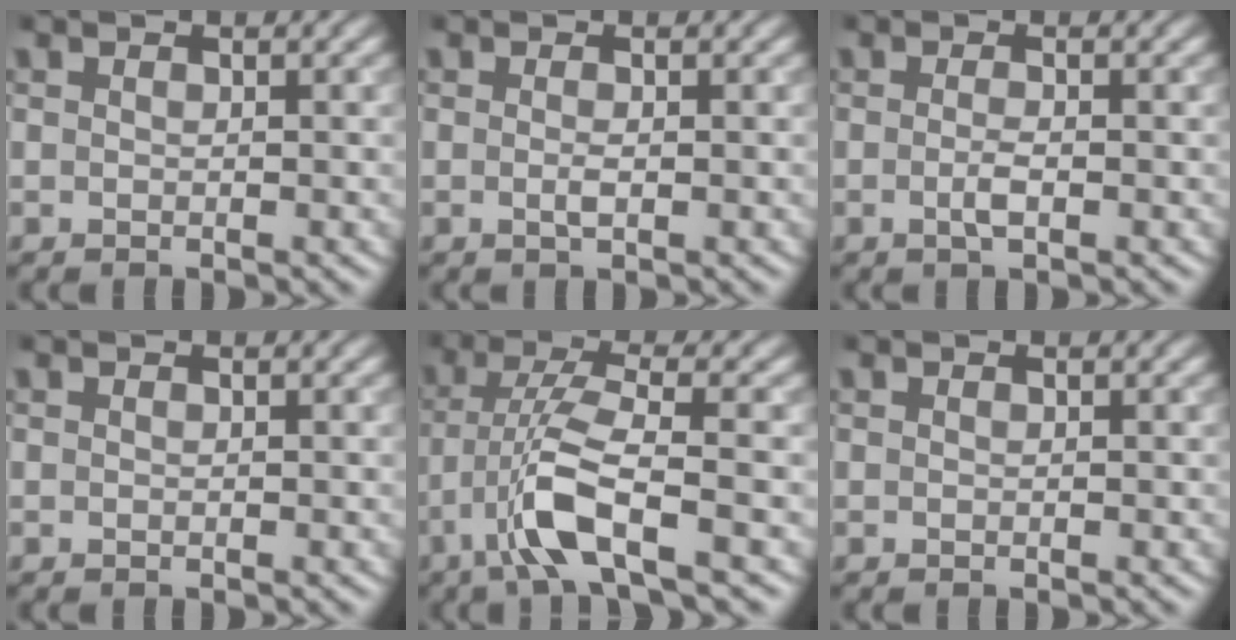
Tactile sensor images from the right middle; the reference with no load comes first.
{"total": 0.9, "force": [-0.1, 0.2, 0.9], "torque": [-0.019, -0.003, -0.003]}
{"total": 1.4, "force": [-0.3, 0.3, 1.3], "torque": [-0.026, -0.002, -0.008]}
{"total": 0.0}
{"total": 5.5, "force": [-2.7, 1.0, 4.7], "torque": [-0.097, 0.005, -0.060]}
{"total": 0.0}